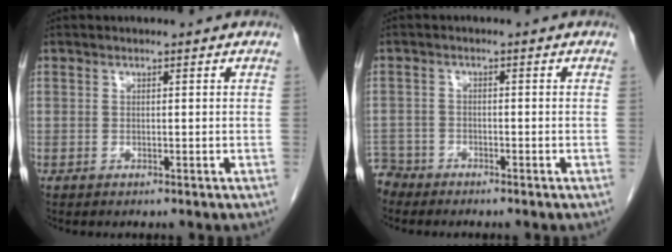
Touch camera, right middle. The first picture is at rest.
{"total": 3.4, "force": [-3.2, 1.1, -0.8], "torque": [0.016, -0.004, -0.064]}